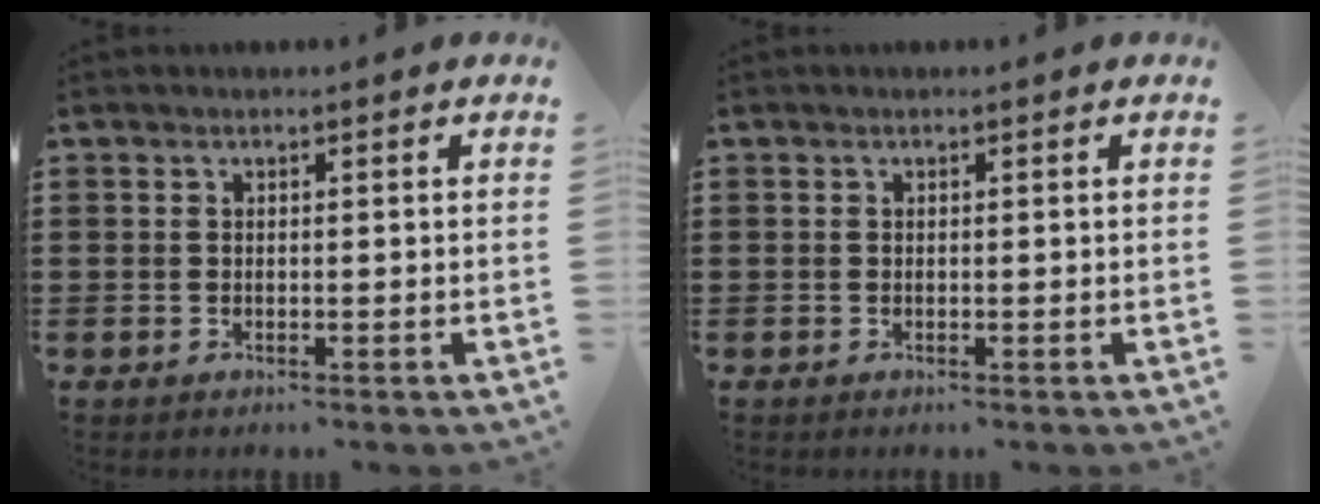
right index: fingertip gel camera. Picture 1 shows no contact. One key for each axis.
{"total": 0.0}